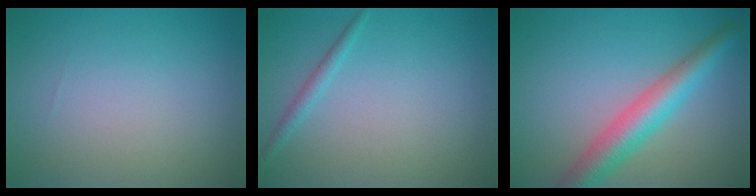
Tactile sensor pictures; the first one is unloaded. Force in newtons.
{"total": 1.1, "press": 1.1, "slide": 0.1}
{"total": 5.0, "press": 5.0, "slide": 0.2}